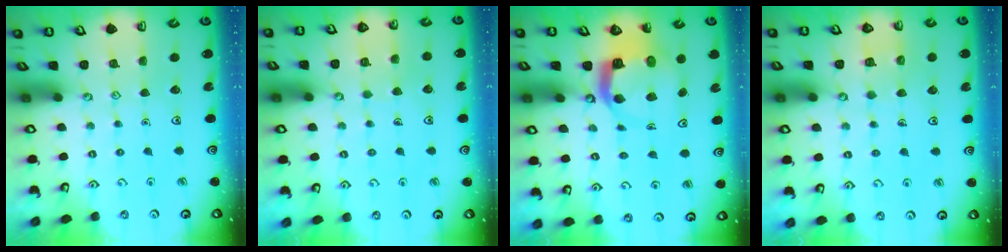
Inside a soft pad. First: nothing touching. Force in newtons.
{"total": 4.5, "press": 4.5, "slide": 0.4}
{"total": 7.5, "press": 7.4, "slide": 1.0}
{"total": 4.4, "press": 4.4, "slide": 0.4}